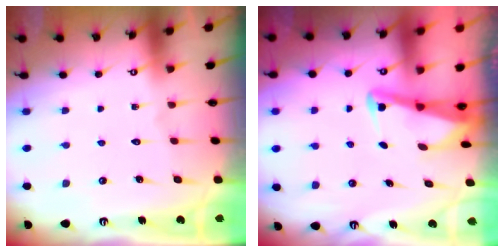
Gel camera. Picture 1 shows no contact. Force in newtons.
{"total": 3.0, "press": 3.0, "slide": 0.3}